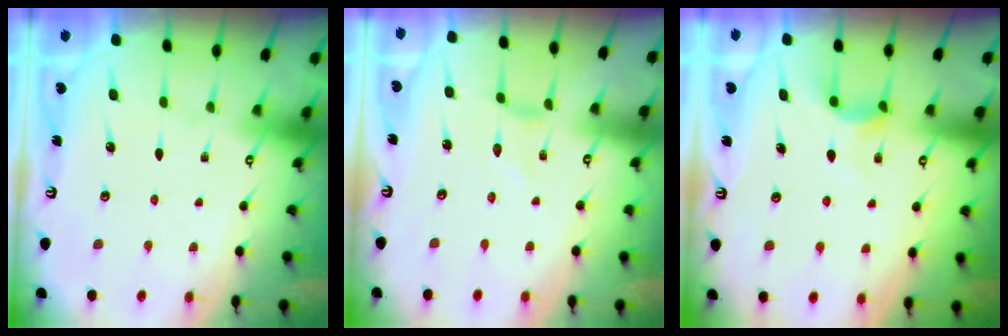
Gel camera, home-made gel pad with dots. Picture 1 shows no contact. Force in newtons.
{"total": 0.0}
{"total": 4.8, "press": 4.8, "slide": 0.5}